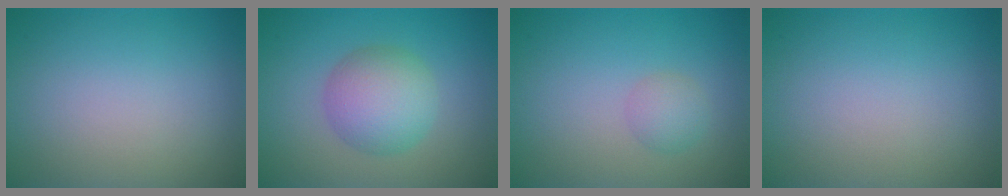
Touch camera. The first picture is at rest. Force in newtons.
{"total": 5.1, "press": 5.1, "slide": 0.2}
{"total": 1.6, "press": 1.6, "slide": 0.0}
{"total": 0.0}